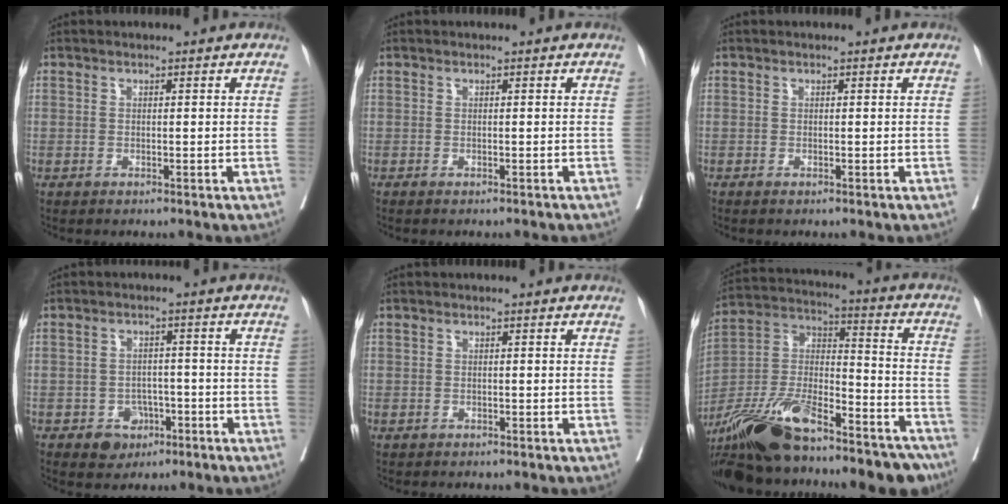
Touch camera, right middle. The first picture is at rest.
{"total": 0.6, "force": [-0.6, 0.1, 0.2], "torque": [-0.001, -0.001, -0.012]}
{"total": 0.0}
{"total": 4.3, "force": [-2.1, 3.4, 1.4], "torque": [-0.011, 0.009, -0.024]}
{"total": 0.6, "force": [-0.2, 0.5, 0.2], "torque": [-0.002, 0.002, 0.000]}
{"total": 26.5, "force": [-19.5, 8.8, 15.7], "torque": [-0.272, 0.005, -0.326]}